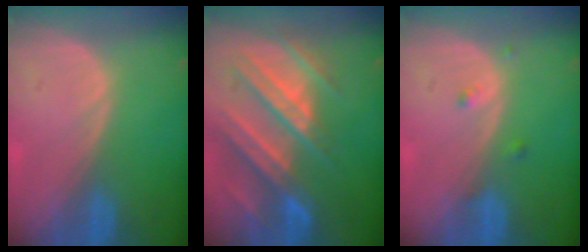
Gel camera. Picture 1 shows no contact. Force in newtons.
{"total": 11.3, "press": 9.9, "slide": 5.3}
{"total": 1.3, "press": 1.3, "slide": 0.0}